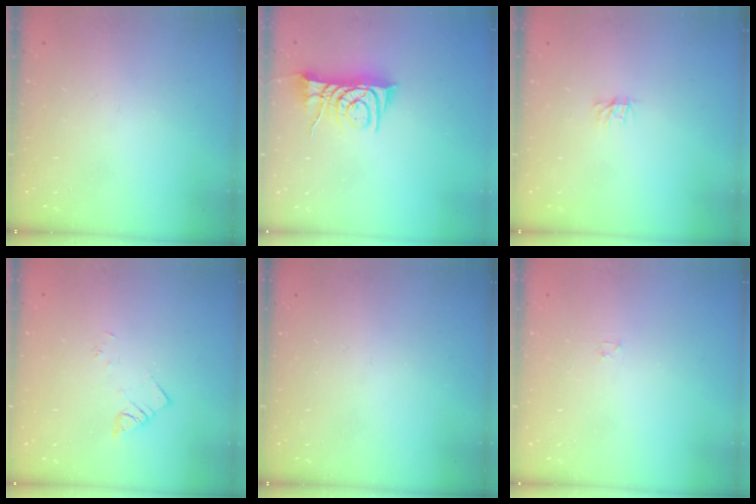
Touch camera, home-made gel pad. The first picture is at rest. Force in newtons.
{"total": 9.1, "press": 9.1, "slide": 0.5}
{"total": 0.0}
{"total": 2.2, "press": 2.2, "slide": 0.2}
{"total": 0.0}
{"total": 1.2, "press": 1.2, "slide": 0.2}